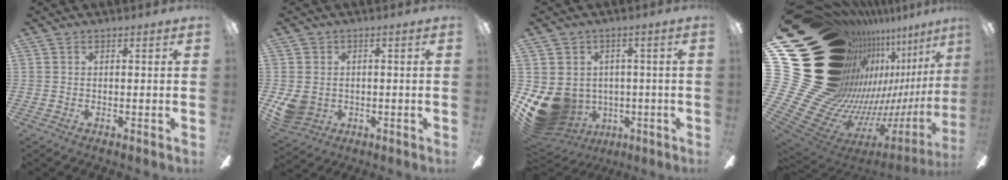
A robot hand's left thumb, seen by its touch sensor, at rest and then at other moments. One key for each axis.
{"total": 6.2, "fx": -0.8, "fy": 5.6, "fz": 2.6, "tx": -0.068, "ty": 0.003, "tz": -0.015}
{"total": 12.6, "fx": -3.3, "fy": 11.0, "fz": 5.1, "tx": -0.127, "ty": 0.009, "tz": -0.049}
{"total": 34.0, "fx": 10.9, "fy": 23.1, "fz": 22.5, "tx": -0.346, "ty": -0.157, "tz": 0.311}